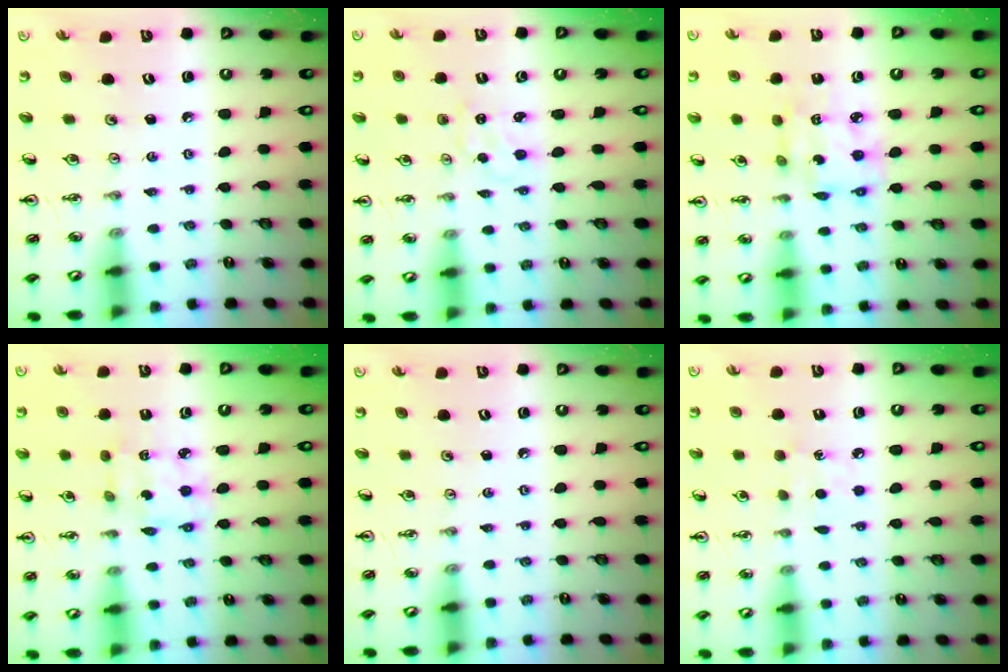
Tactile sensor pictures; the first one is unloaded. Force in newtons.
{"total": 0.8, "press": 0.7, "slide": 0.2}
{"total": 7.9, "press": 7.9, "slide": 0.6}
{"total": 3.5, "press": 3.5, "slide": 0.3}
{"total": 0.0}
{"total": 4.6, "press": 4.6, "slide": 0.5}